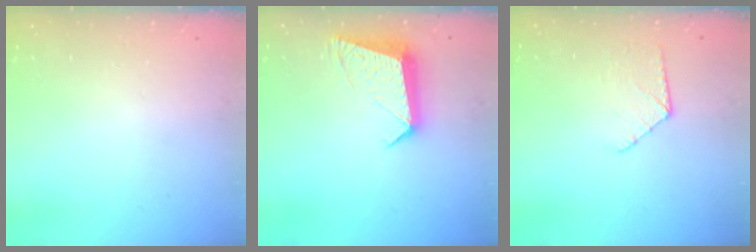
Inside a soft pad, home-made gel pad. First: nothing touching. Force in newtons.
{"total": 10.5, "press": 10.5, "slide": 1.0}
{"total": 6.4, "press": 6.4, "slide": 0.6}